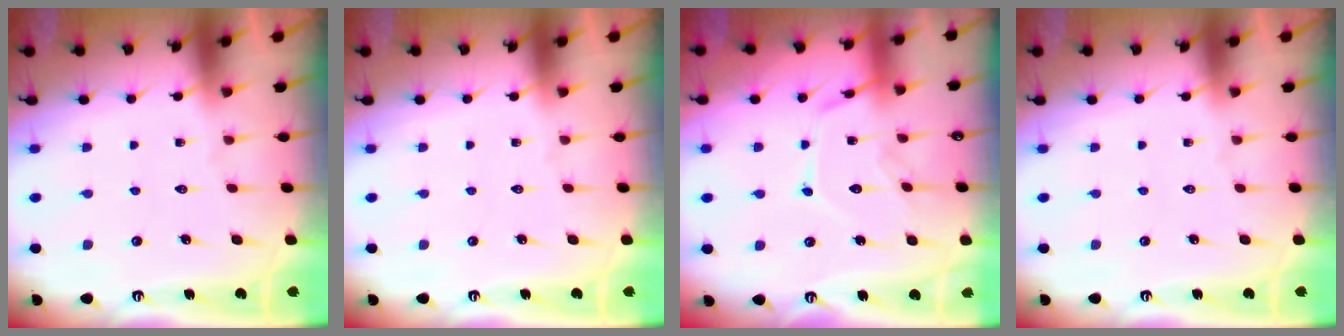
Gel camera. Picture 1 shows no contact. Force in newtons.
{"total": 0.0}
{"total": 12.1, "press": 12.1, "slide": 0.6}
{"total": 0.0}